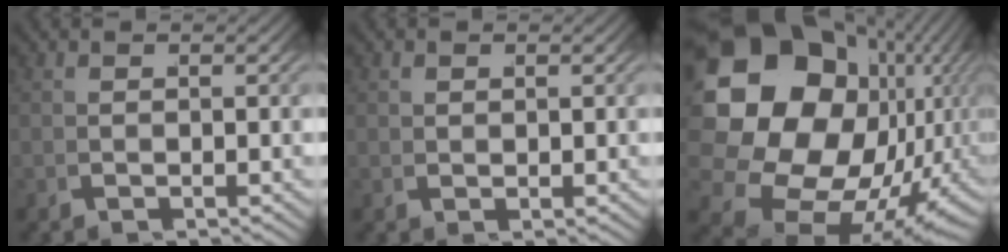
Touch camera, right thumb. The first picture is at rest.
{"total": 1.1, "force": [0.4, 0.8, 0.6], "torque": [-0.011, -0.005, 0.014]}
{"total": 26.4, "force": [0.1, 18.9, 18.3], "torque": [-0.366, -0.041, 0.018]}